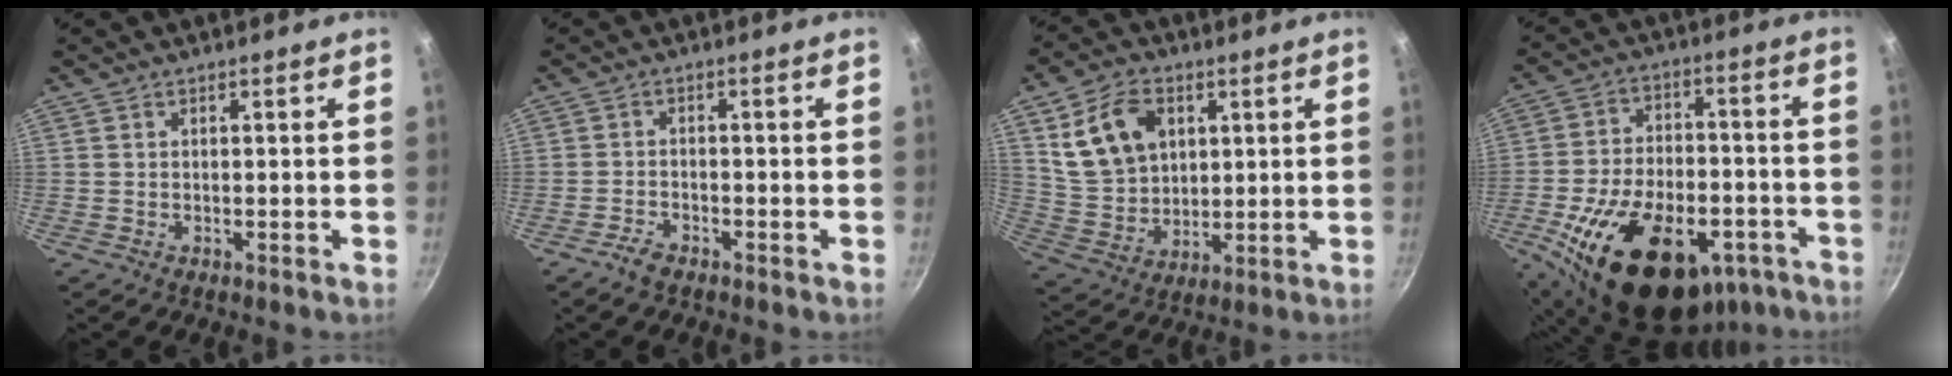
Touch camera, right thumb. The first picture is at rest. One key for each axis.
{"total": 2.8, "fx": -2.3, "fy": 1.0, "fz": 1.3, "tx": -0.032, "ty": 0.020, "tz": -0.045}
{"total": 14.1, "fx": 4.7, "fy": 10.0, "fz": 8.7, "tx": -0.141, "ty": -0.012, "tz": 0.099}
{"total": 27.2, "fx": -12.3, "fy": 16.0, "fz": 18.2, "tx": -0.273, "ty": 0.046, "tz": -0.176}